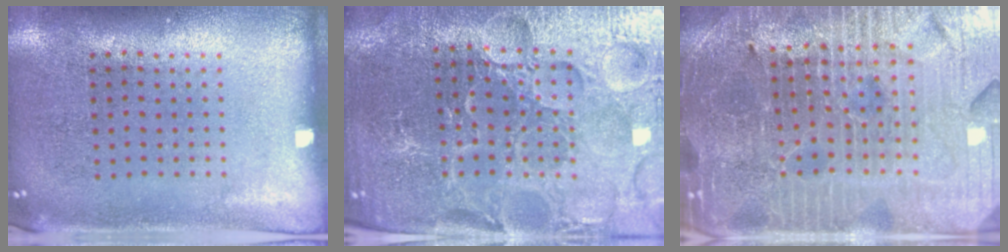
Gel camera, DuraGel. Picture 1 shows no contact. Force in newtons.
{"total": 4.4, "press": 4.3, "slide": 1.1}
{"total": 5.2, "press": 4.8, "slide": 1.8}